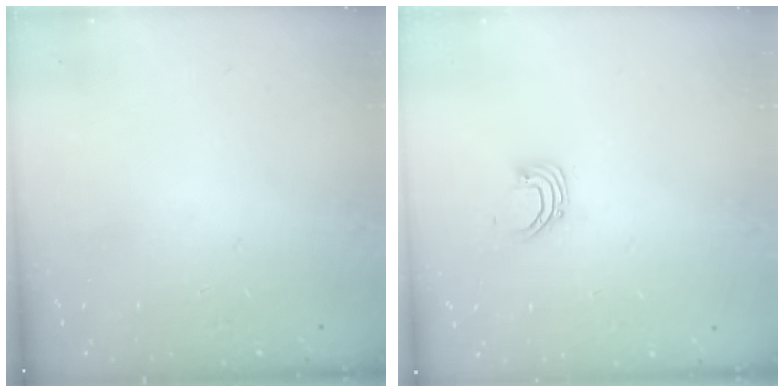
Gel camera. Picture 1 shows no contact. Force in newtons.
{"total": 2.7, "press": 2.7, "slide": 0.2}